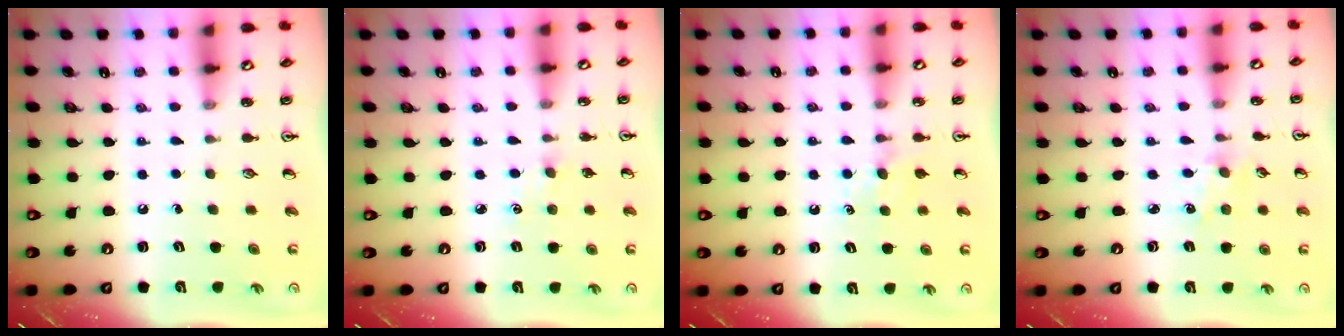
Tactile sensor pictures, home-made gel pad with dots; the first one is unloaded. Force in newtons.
{"total": 2.5, "press": 2.5, "slide": 0.2}
{"total": 4.1, "press": 4.1, "slide": 0.6}
{"total": 1.2, "press": 1.2, "slide": 0.2}